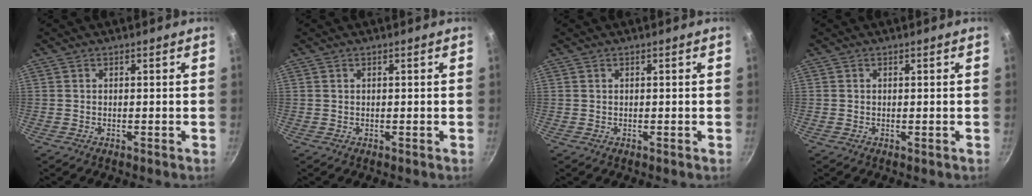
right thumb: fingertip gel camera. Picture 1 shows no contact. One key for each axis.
{"total": 0.0}
{"total": 0.0}
{"total": 0.0}